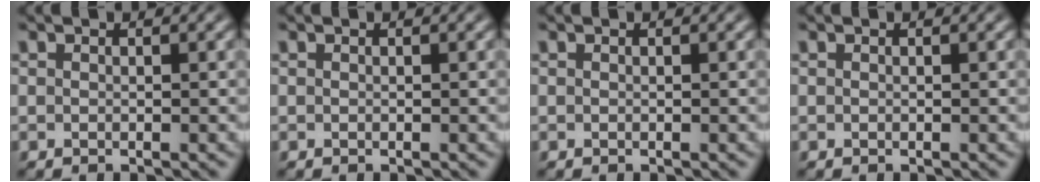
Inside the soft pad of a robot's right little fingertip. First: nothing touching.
{"total": 0.0}
{"total": 0.0}
{"total": 0.0}